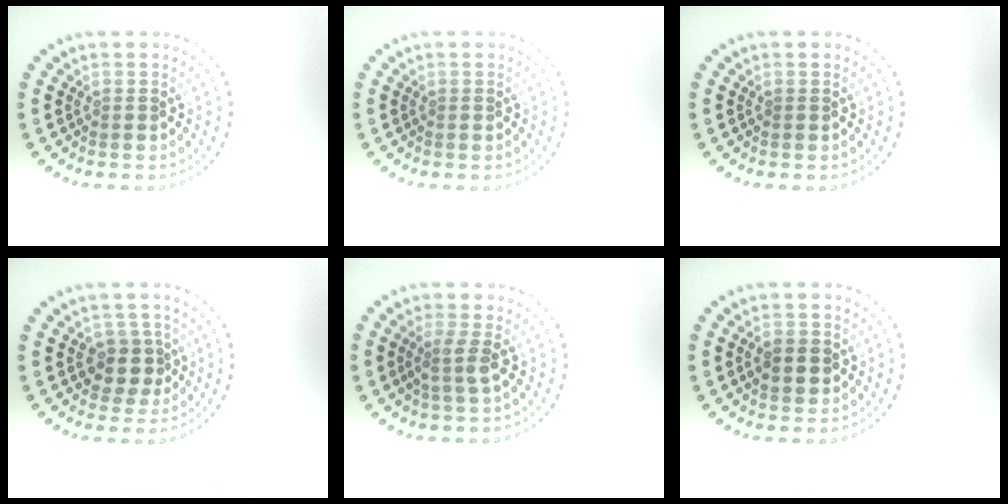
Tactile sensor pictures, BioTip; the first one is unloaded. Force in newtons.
{"total": 0.0}
{"total": 0.0}
{"total": 2.5, "press": 2.3, "slide": 1.1}
{"total": 1.9, "press": 1.5, "slide": 1.2}
{"total": 2.4, "press": 2.4, "slide": 0.3}